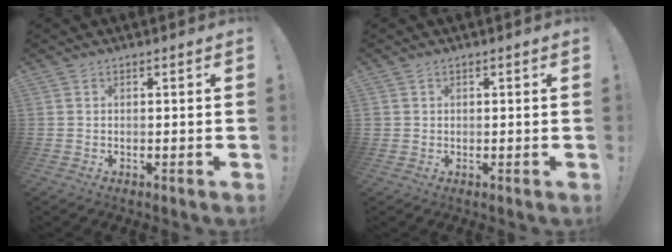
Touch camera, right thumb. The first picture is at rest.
{"total": 1.2, "force": [0.4, 1.1, 0.2], "torque": [0.003, 0.000, 0.006]}